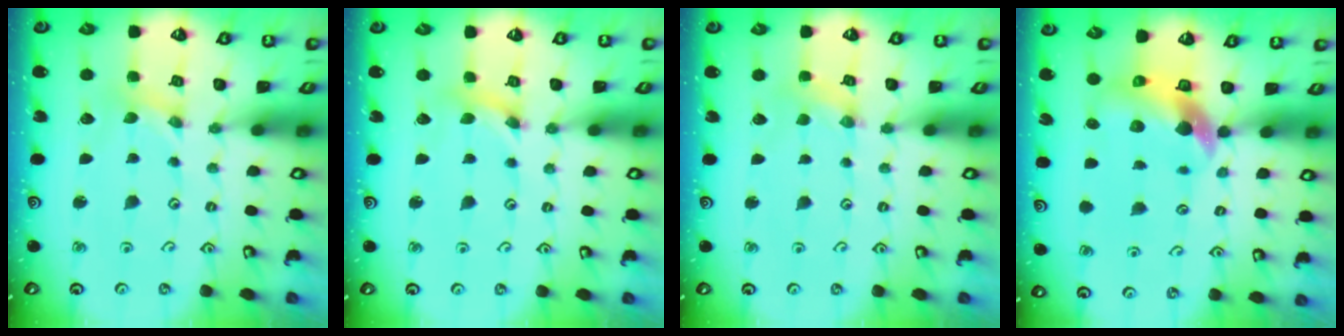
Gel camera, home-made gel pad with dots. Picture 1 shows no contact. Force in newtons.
{"total": 2.5, "press": 2.4, "slide": 0.3}
{"total": 2.8, "press": 2.7, "slide": 0.4}
{"total": 8.8, "press": 8.7, "slide": 1.4}